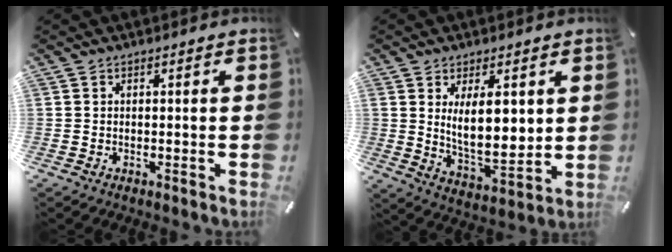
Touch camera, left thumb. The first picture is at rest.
{"total": 11.3, "force": [3.7, 5.4, 9.1], "torque": [-0.145, -0.020, 0.060]}